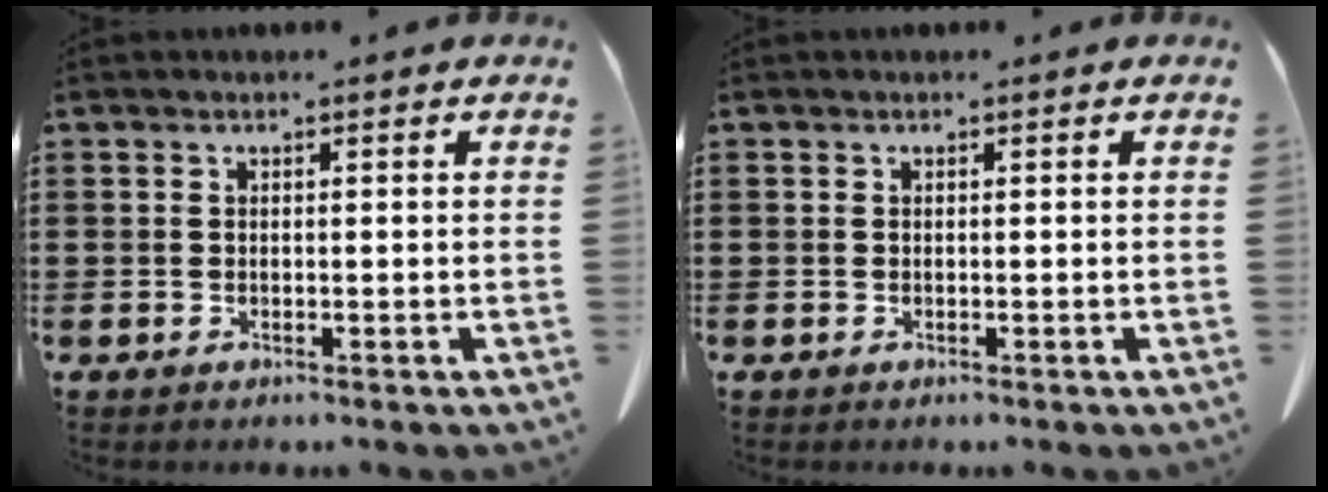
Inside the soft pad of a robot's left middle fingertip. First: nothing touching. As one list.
[{"total": 0.0}]